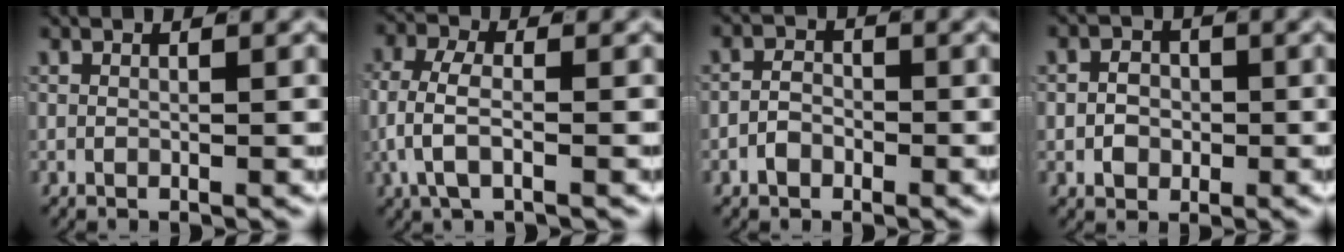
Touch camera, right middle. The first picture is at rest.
{"total": 4.4, "force": [-0.7, 2.5, 3.6], "torque": [-0.085, -0.008, -0.012]}
{"total": 1.7, "force": [-1.0, 1.1, 0.7], "torque": [-0.004, 0.000, -0.022]}
{"total": 2.4, "force": [-0.6, 2.0, 1.2], "torque": [-0.007, -0.003, -0.011]}